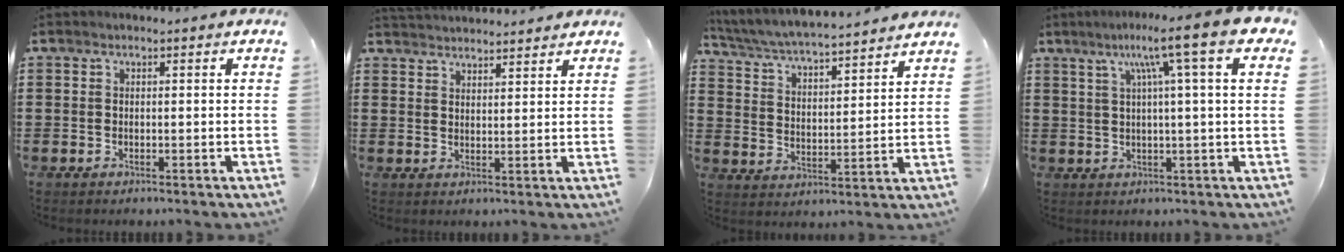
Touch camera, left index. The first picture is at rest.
{"total": 2.9, "force": [2.9, 0.0, 0.0], "torque": [-0.009, -0.008, 0.056]}
{"total": 5.0, "force": [4.8, -0.2, 1.3], "torque": [-0.049, -0.037, 0.077]}
{"total": 10.3, "force": [4.4, -0.5, 9.2], "torque": [-0.178, -0.004, 0.064]}